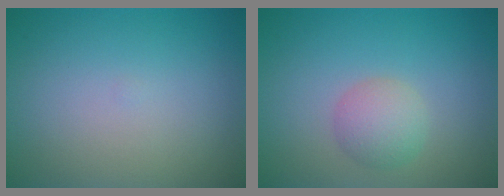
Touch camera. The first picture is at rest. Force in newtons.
{"total": 2.6, "press": 2.6, "slide": 0.1}